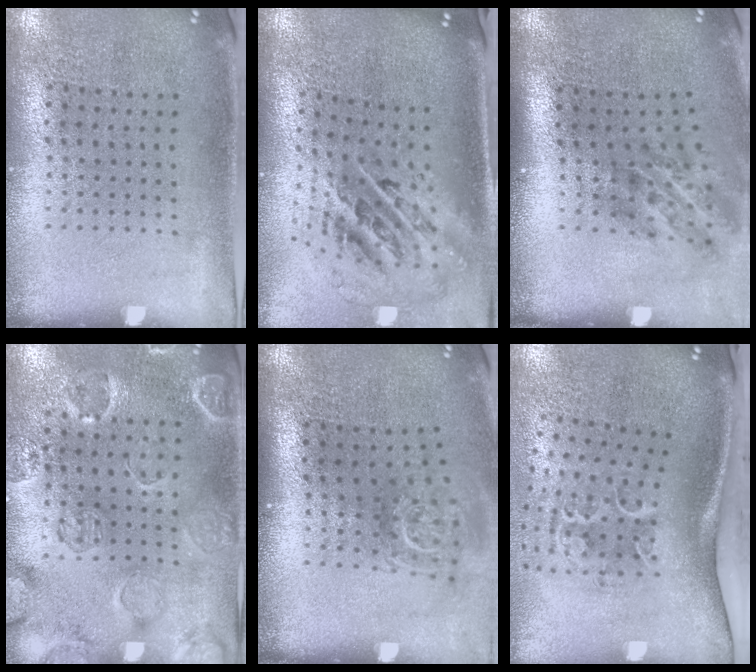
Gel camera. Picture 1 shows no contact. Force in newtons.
{"total": 2.4, "press": 1.6, "slide": 1.7}
{"total": 2.0, "press": 1.3, "slide": 1.5}
{"total": 2.5, "press": 2.0, "slide": 1.5}
{"total": 1.9, "press": 1.3, "slide": 1.4}
{"total": 2.2, "press": 1.4, "slide": 1.8}